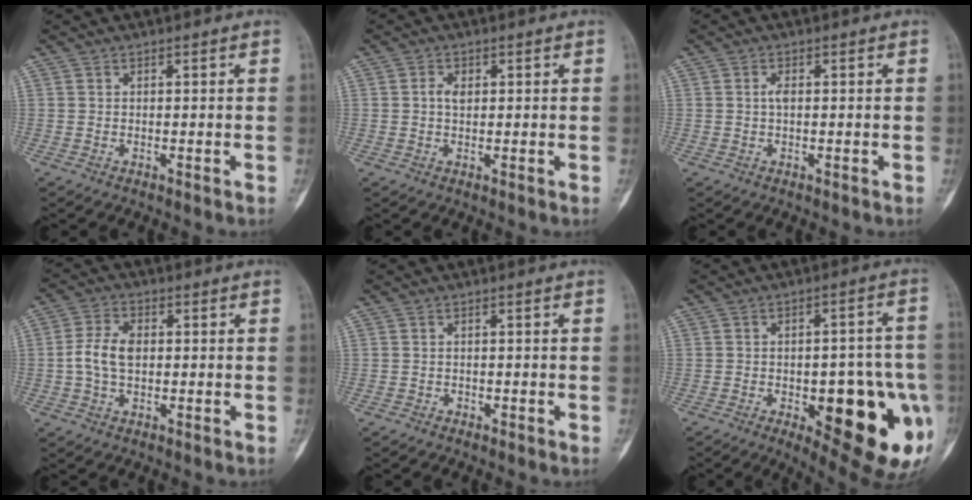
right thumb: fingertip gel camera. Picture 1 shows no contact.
{"total": 2.1, "force": [0.4, 1.4, 1.5], "torque": [-0.026, 0.003, 0.005]}
{"total": 1.2, "force": [0.1, 0.5, 1.1], "torque": [-0.023, 0.000, 0.000]}
{"total": 6.4, "force": [-0.1, 4.0, 4.9], "torque": [-0.103, 0.013, -0.006]}
{"total": 0.6, "force": [-0.4, 0.5, 0.1], "torque": [0.000, 0.003, -0.013]}
{"total": 23.8, "force": [-6.8, 8.8, 21.0], "torque": [-0.216, 0.016, -0.063]}